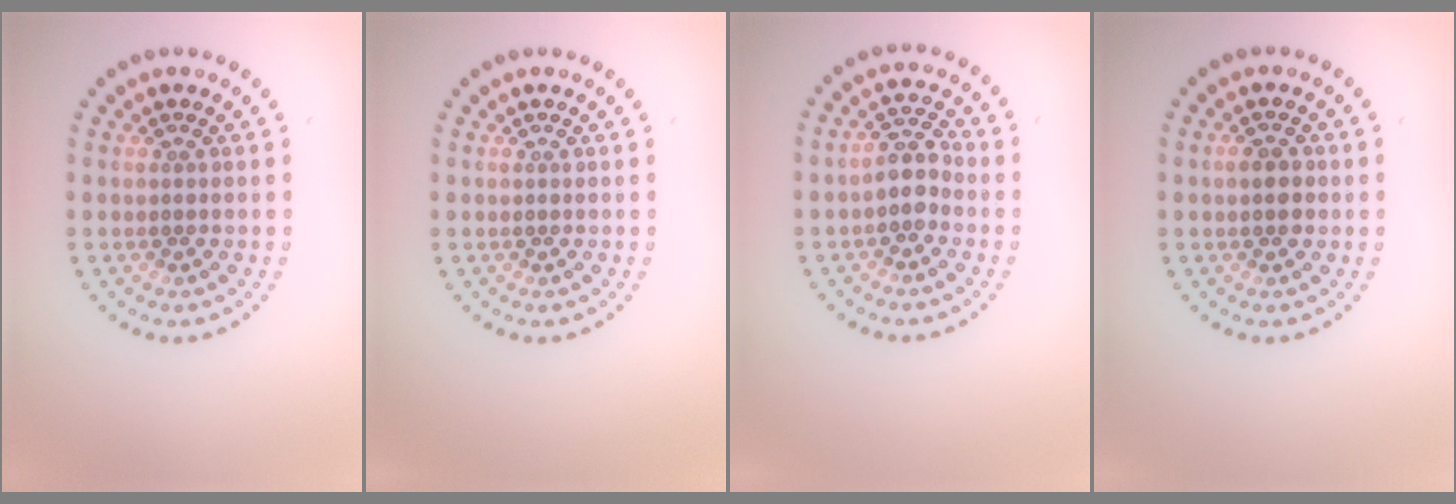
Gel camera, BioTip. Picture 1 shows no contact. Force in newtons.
{"total": 0.0}
{"total": 2.4, "press": 2.0, "slide": 1.3}
{"total": 1.8, "press": 1.7, "slide": 0.2}